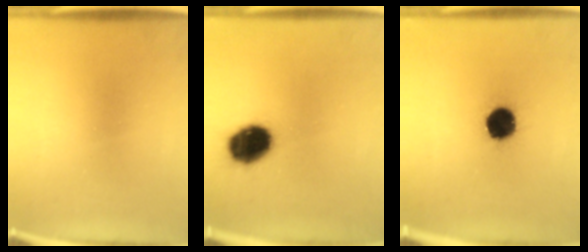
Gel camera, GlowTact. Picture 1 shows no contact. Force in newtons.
{"total": 12.4}
{"total": 12.9}